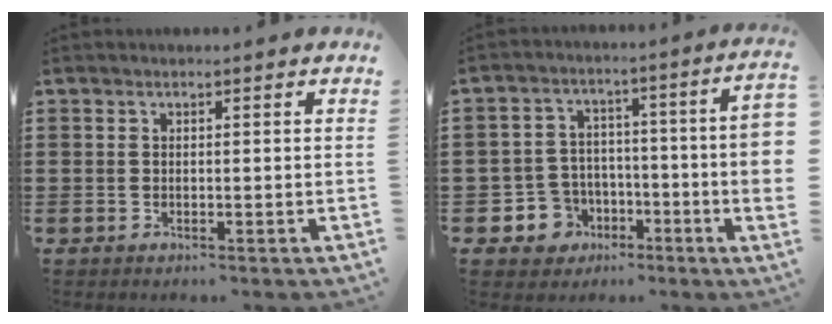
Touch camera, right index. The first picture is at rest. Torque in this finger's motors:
{"motor_torque": [0.81, -0.62, 0.59, 0.08]}